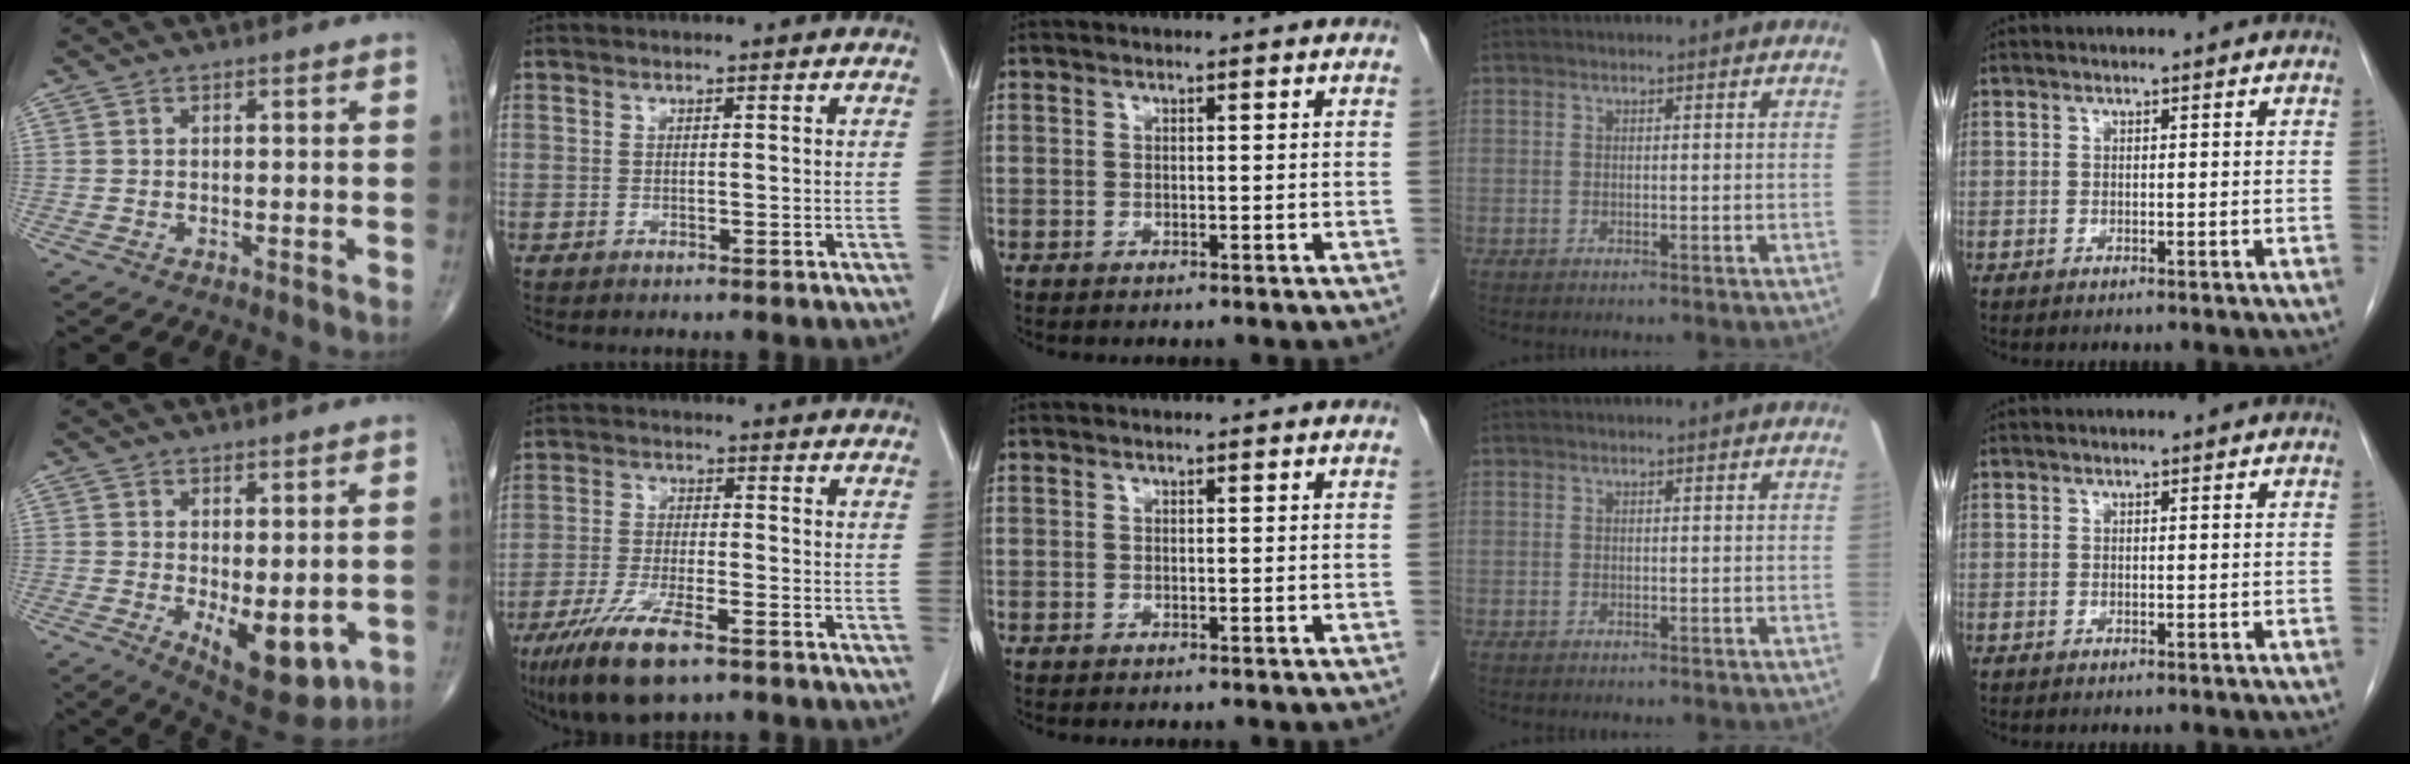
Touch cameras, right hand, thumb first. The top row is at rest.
{"thumb": {"total": 11.0, "force": [-2.5, 5.1, 9.5], "torque": [-0.111, -0.019, -0.018]}, "index": {"total": 10.4, "force": [-6.7, 2.3, 7.6], "torque": [-0.146, -0.021, -0.116]}}